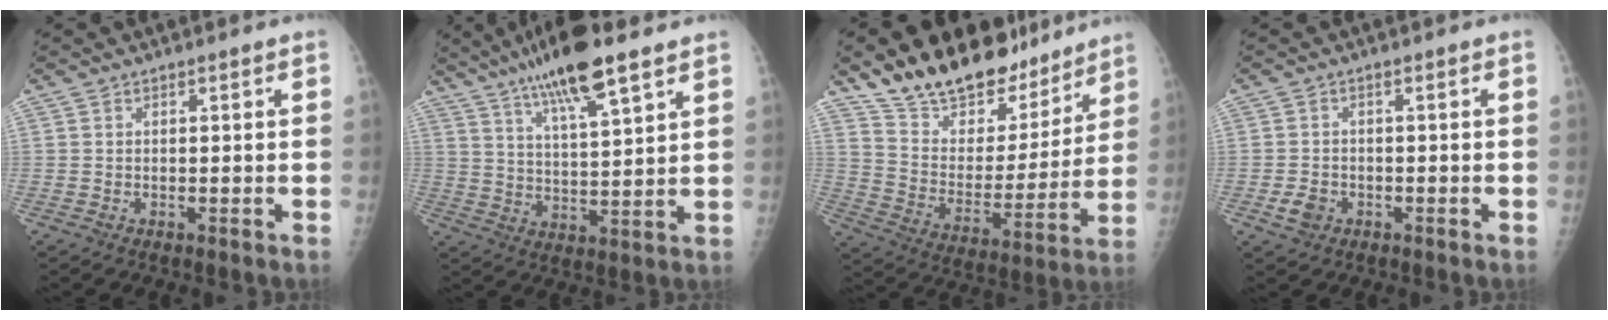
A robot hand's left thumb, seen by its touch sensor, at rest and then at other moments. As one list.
[{"total": 14.5, "force": [9.4, 2.9, 10.7], "torque": [-0.181, -0.032, 0.166]}, {"total": 22.6, "force": [18.4, 9.9, 8.5], "torque": [-0.101, -0.100, 0.302]}, {"total": 2.9, "force": [-1.2, 2.3, 1.4], "torque": [-0.022, 0.003, -0.018]}]